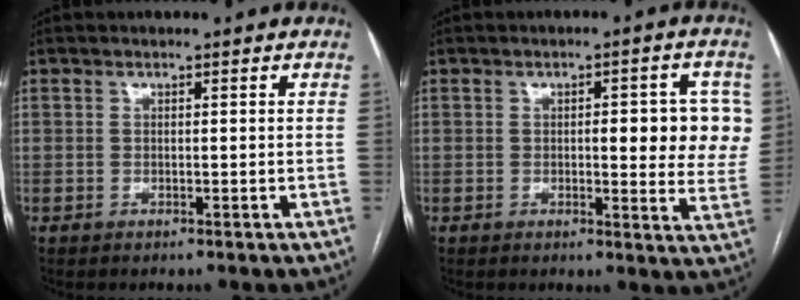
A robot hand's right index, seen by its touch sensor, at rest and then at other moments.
{"total": 9.7, "force": [1.6, 2.9, 9.1], "torque": [-0.096, 0.007, 0.015]}